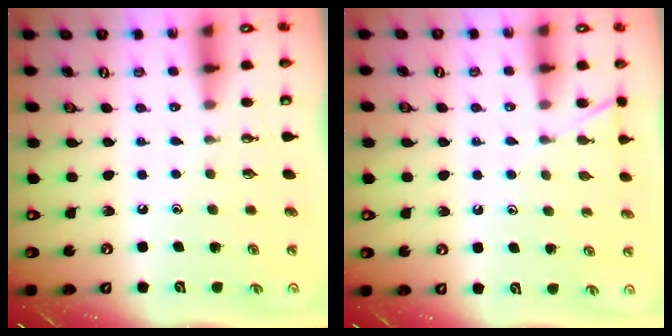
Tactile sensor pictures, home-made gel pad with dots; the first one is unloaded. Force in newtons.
{"total": 6.3, "press": 6.3, "slide": 0.6}